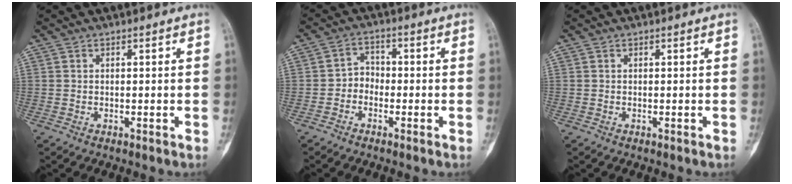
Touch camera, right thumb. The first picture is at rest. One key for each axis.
{"total": 3.2, "fx": -1.4, "fy": 2.6, "fz": 1.3, "tx": 0.000, "ty": 0.019, "tz": -0.039}
{"total": 0.0}